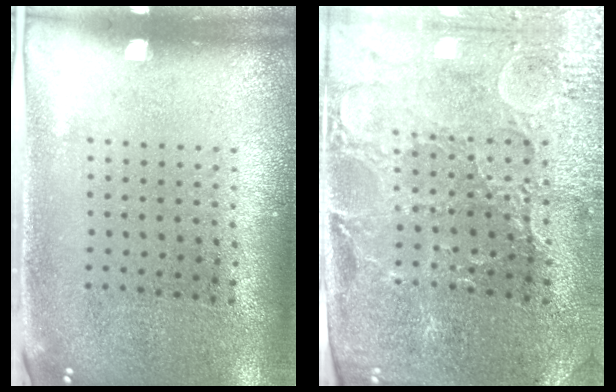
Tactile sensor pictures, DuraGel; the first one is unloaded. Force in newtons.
{"total": 1.9, "press": 1.8, "slide": 0.5}